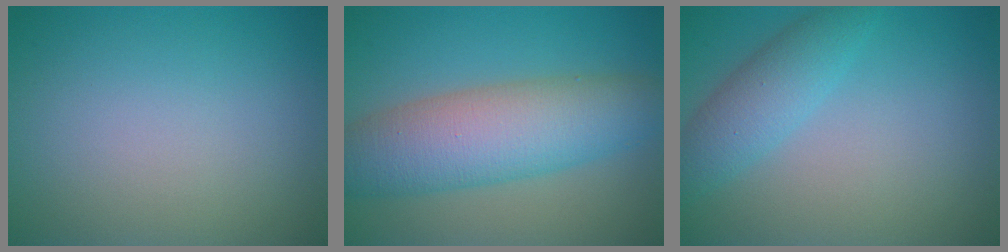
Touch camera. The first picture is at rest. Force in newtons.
{"total": 8.2, "press": 8.2, "slide": 0.1}
{"total": 3.5, "press": 3.5, "slide": 0.2}